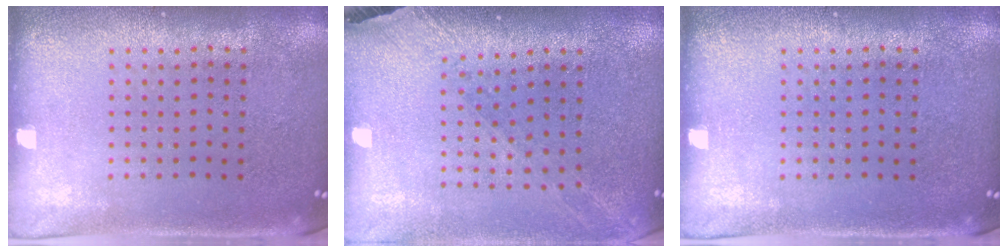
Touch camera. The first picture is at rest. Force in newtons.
{"total": 1.4, "press": 1.3, "slide": 0.2}
{"total": 0.0}